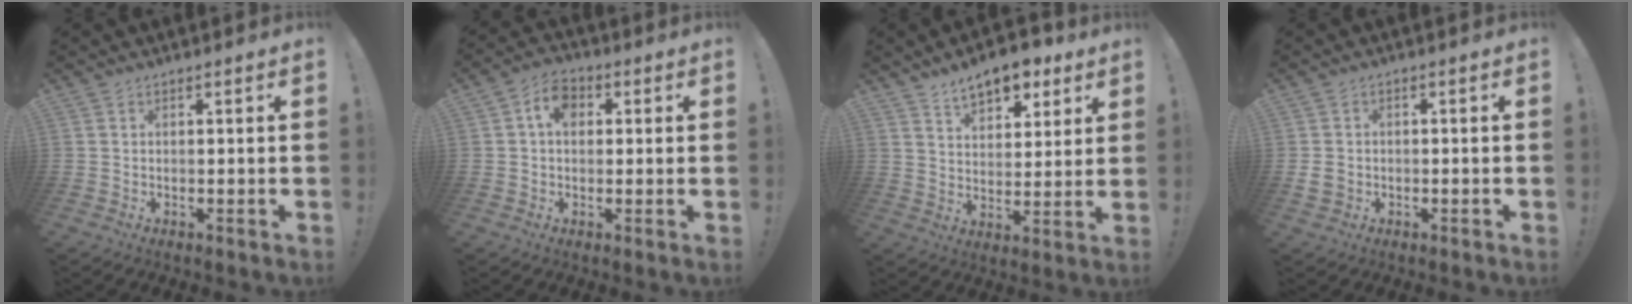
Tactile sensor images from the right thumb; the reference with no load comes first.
{"total": 7.0, "force": [1.7, 4.9, 4.7], "torque": [-0.075, 0.006, 0.031]}
{"total": 10.9, "force": [7.4, 5.8, 5.4], "torque": [-0.076, -0.040, 0.136]}
{"total": 3.3, "force": [-1.0, 2.6, 1.7], "torque": [-0.028, 0.006, -0.018]}